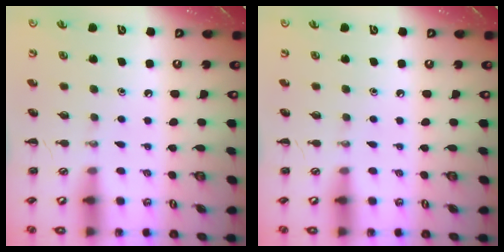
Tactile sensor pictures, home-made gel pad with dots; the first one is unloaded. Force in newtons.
{"total": 0.0}